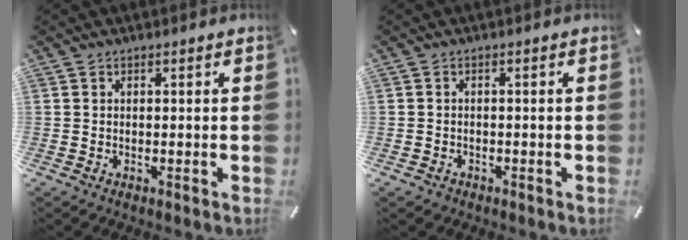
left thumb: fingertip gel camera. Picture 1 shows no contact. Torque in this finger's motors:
{"motor_torque": [-0.01, 0.00, 0.13, 0.13, -0.03]}